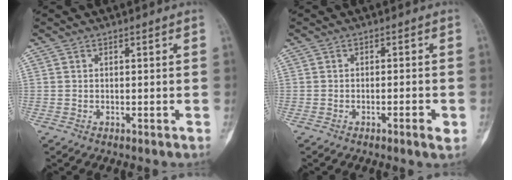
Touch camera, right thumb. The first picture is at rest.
{"total": 2.5, "force": [-1.1, 0.4, 2.2], "torque": [-0.037, 0.002, -0.016]}